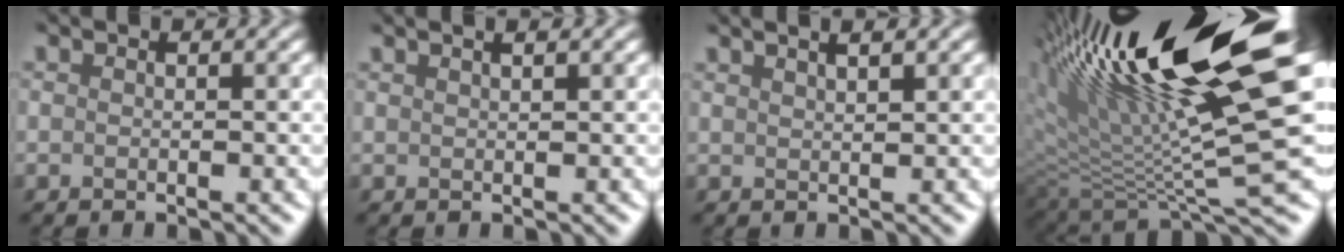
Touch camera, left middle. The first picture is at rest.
{"total": 2.2, "force": [1.6, 0.7, 1.4], "torque": [-0.006, 0.023, 0.006]}
{"total": 3.2, "force": [2.4, 1.0, 1.9], "torque": [-0.012, 0.032, 0.016]}
{"total": 15.3, "force": [6.4, 2.5, 13.7], "torque": [-0.253, 0.008, 0.129]}